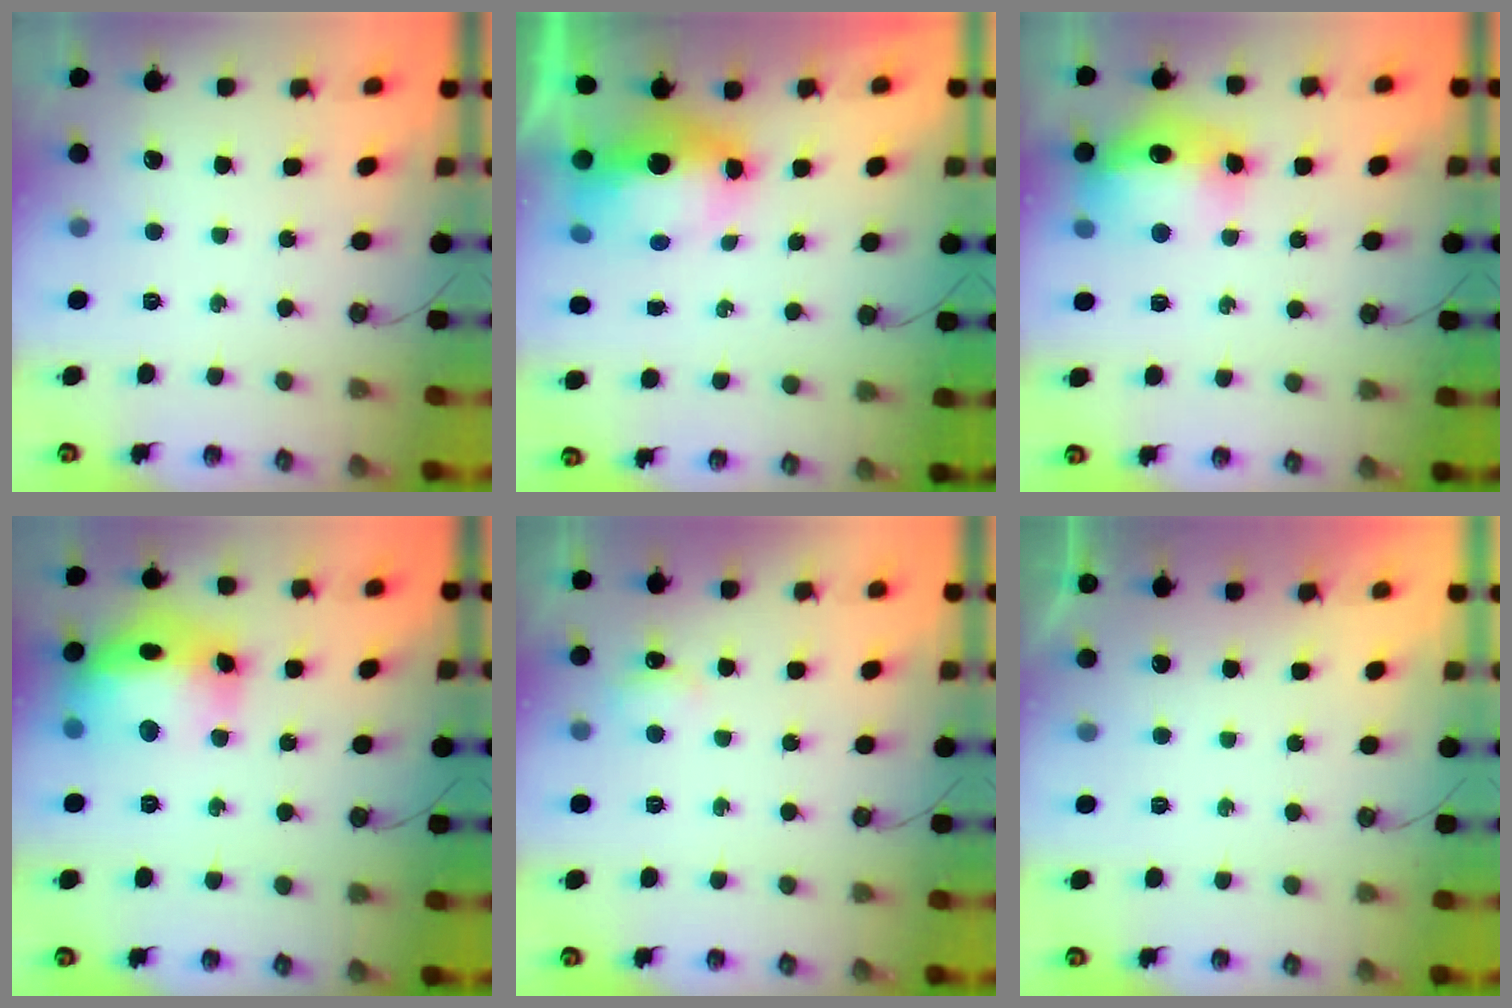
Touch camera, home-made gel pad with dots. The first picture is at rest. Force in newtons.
{"total": 9.4, "press": 9.3, "slide": 1.5}
{"total": 14.6, "press": 14.5, "slide": 1.6}
{"total": 18.8, "press": 18.7, "slide": 1.9}
{"total": 5.2, "press": 5.1, "slide": 0.9}
{"total": 0.0}